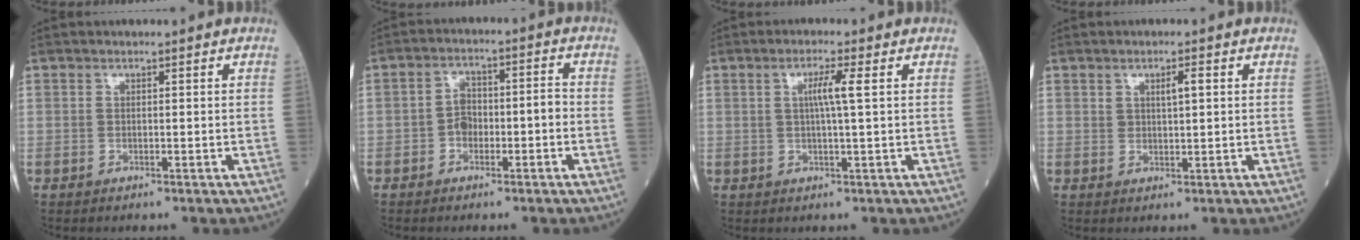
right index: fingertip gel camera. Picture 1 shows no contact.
{"total": 4.6, "force": [-1.5, 2.6, 3.5], "torque": [-0.061, 0.027, -0.026]}
{"total": 3.8, "force": [0.9, -0.4, 3.7], "torque": [-0.066, 0.002, 0.015]}
{"total": 2.5, "force": [1.0, 0.7, 2.2], "torque": [-0.038, -0.001, 0.019]}